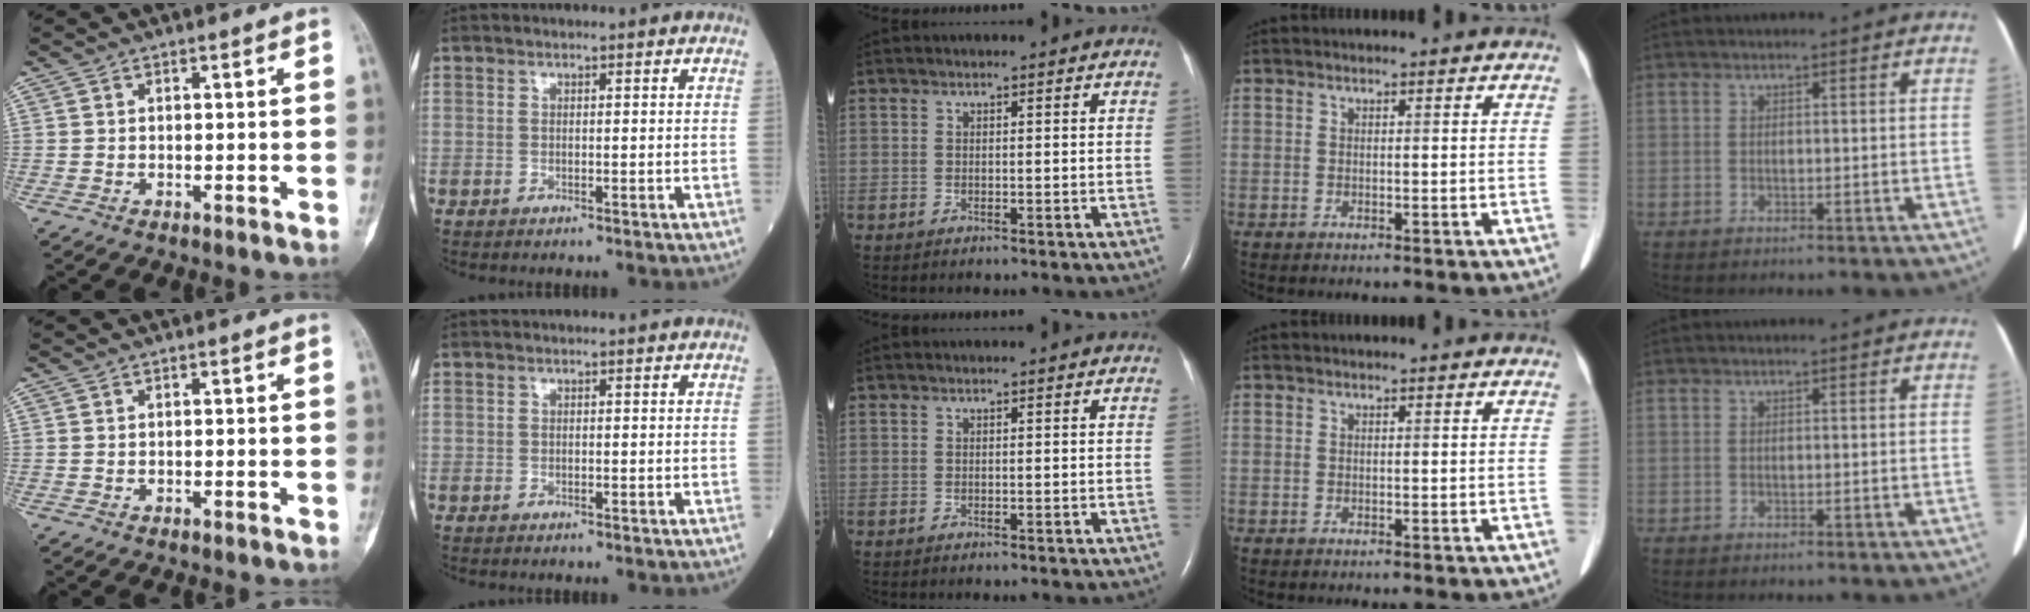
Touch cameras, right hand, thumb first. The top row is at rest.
{}